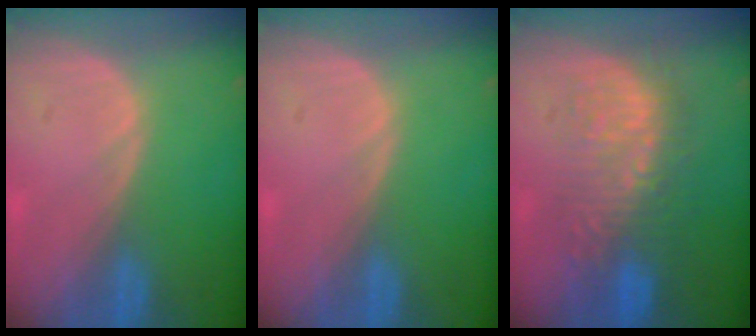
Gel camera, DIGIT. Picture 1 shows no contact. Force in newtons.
{"total": 0.0}
{"total": 9.5, "press": 8.8, "slide": 3.5}